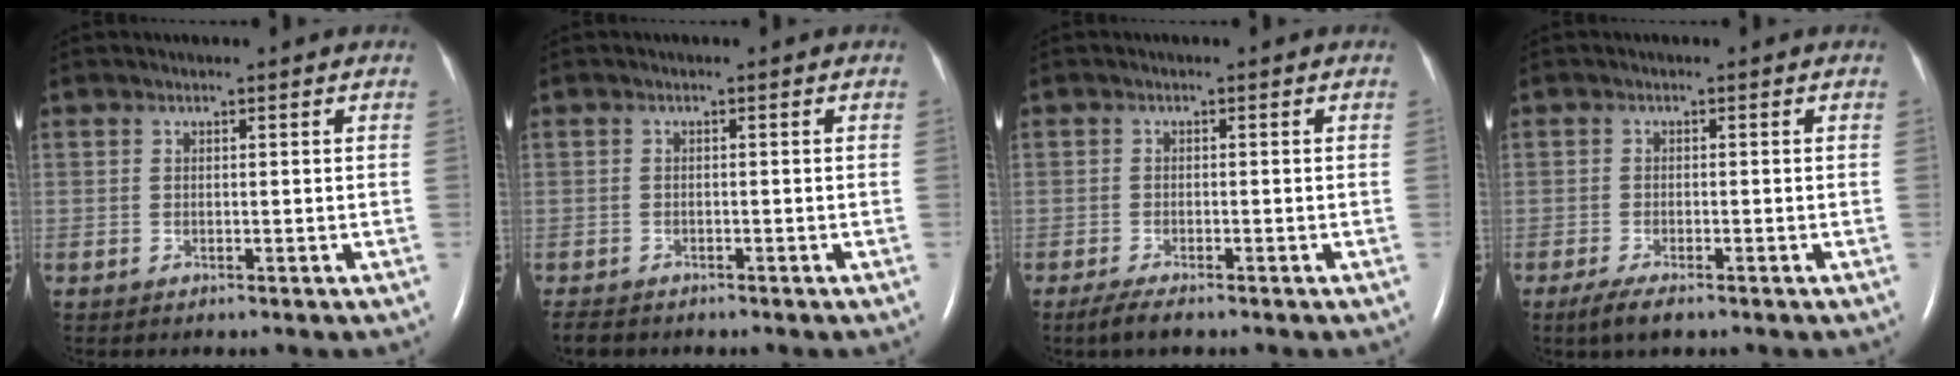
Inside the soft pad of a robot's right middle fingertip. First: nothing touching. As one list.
[{"total": 2.5, "force": [-2.2, 0.9, 0.7], "torque": [-0.014, -0.006, -0.032]}, {"total": 2.9, "force": [-2.2, 0.4, 1.8], "torque": [-0.044, -0.009, -0.039]}, {"total": 3.5, "force": [-2.4, 0.7, 2.4], "torque": [-0.052, -0.009, -0.042]}]